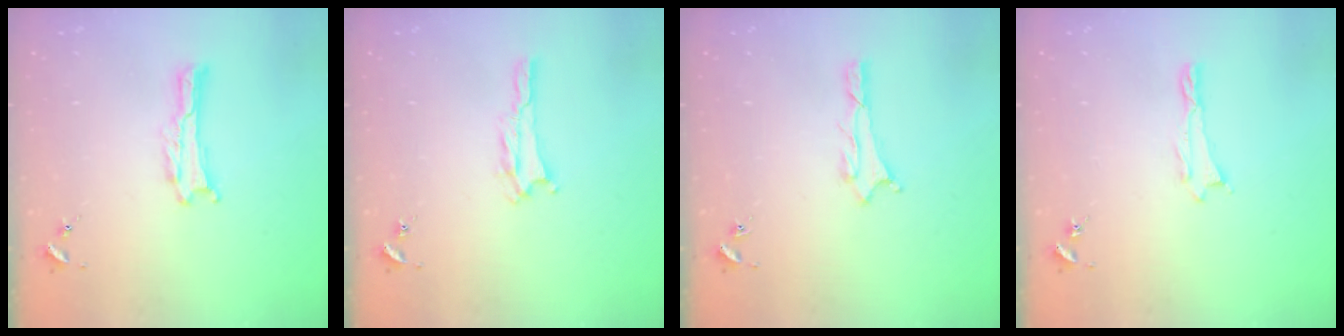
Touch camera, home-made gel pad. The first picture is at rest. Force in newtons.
{"total": 2.1, "press": 2.1, "slide": 0.3}
{"total": 0.7, "press": 0.7, "slide": 0.2}
{"total": 0.5, "press": 0.5, "slide": 0.2}